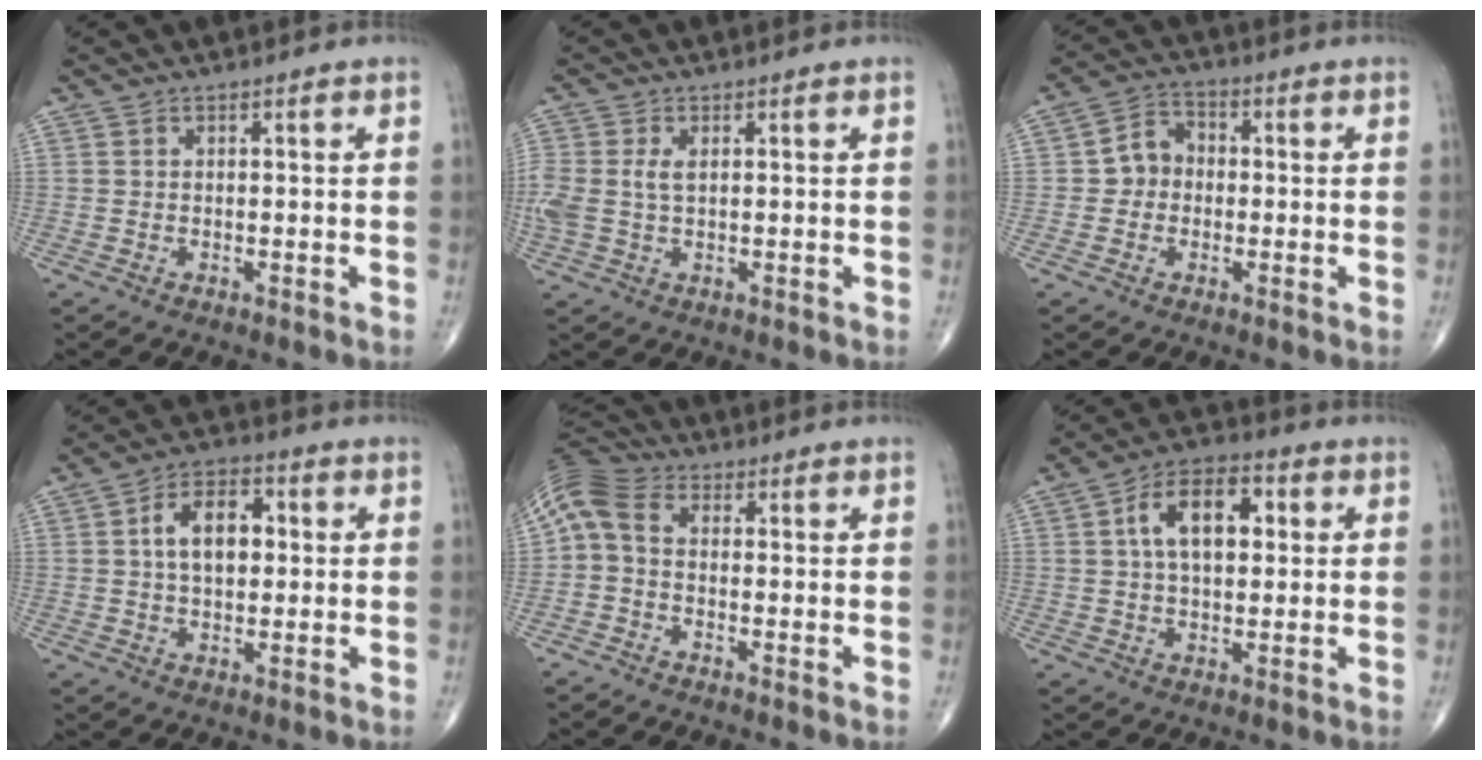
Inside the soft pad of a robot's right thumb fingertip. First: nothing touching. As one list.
[{"total": 5.4, "force": [0.7, 3.1, 4.3], "torque": [-0.121, 0.011, 0.018]}, {"total": 5.5, "force": [-0.5, 4.8, 2.7], "torque": [-0.025, 0.021, -0.021]}, {"total": 9.1, "force": [1.3, 5.6, 7.1], "torque": [-0.105, 0.017, 0.016]}, {"total": 7.4, "force": [-0.1, 4.9, 5.5], "torque": [-0.115, 0.023, -0.019]}, {"total": 11.4, "force": [2.4, 6.6, 9.0], "torque": [-0.136, 0.019, 0.031]}]